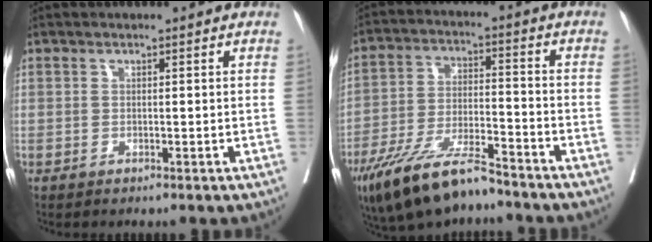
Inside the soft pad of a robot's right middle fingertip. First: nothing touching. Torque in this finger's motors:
{"motor_torque": [1.08, -1.06, 0.23, 0.09]}